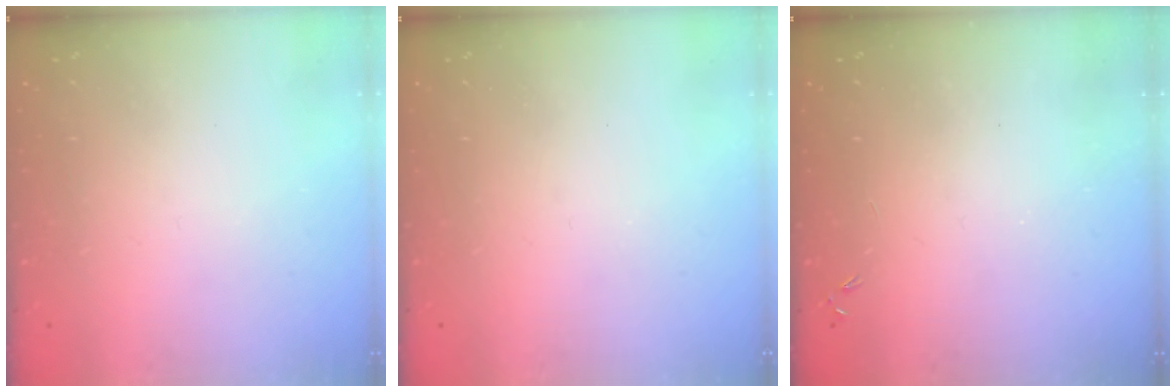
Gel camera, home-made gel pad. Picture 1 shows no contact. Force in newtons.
{"total": 0.0}
{"total": 0.0}